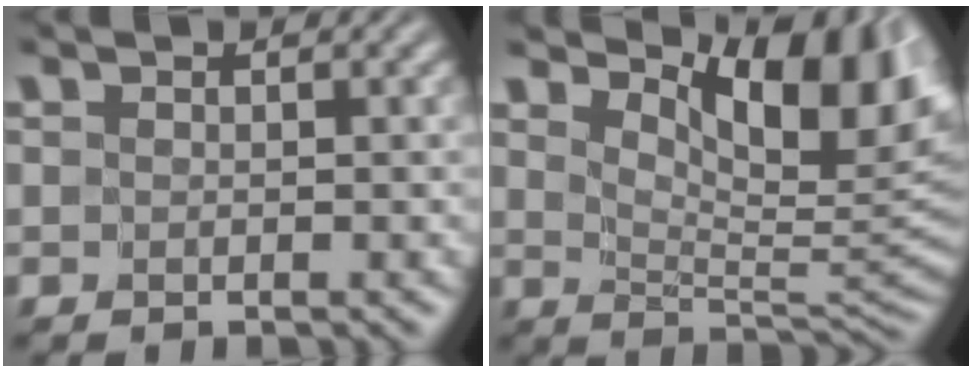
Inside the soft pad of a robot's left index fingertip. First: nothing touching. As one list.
[{"total": 10.0, "force": [5.0, 3.8, 7.8], "torque": [-0.114, 0.000, 0.085]}]